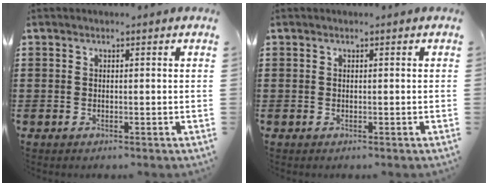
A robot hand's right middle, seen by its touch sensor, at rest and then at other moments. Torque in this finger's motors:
{"motor_torque": [0.00, 0.00, 0.00, 0.00]}